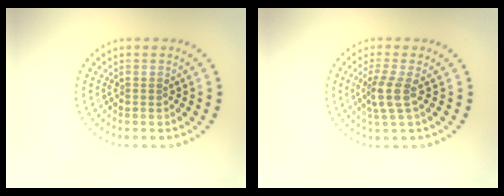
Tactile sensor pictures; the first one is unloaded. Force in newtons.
{"total": 2.7, "press": 2.1, "slide": 1.7}